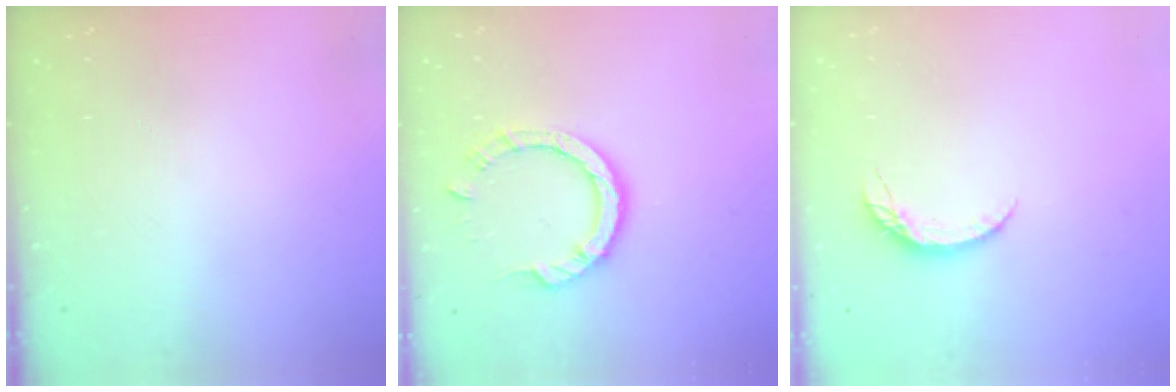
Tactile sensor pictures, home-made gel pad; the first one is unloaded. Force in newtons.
{"total": 8.5, "press": 8.4, "slide": 1.0}
{"total": 5.3, "press": 5.2, "slide": 0.6}